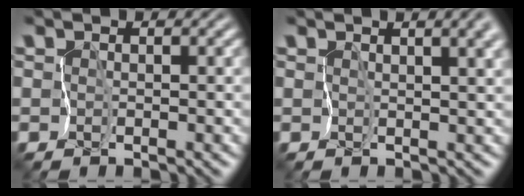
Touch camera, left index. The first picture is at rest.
{"total": 8.0, "force": [3.6, 3.6, 6.1], "torque": [-0.067, 0.023, 0.036]}